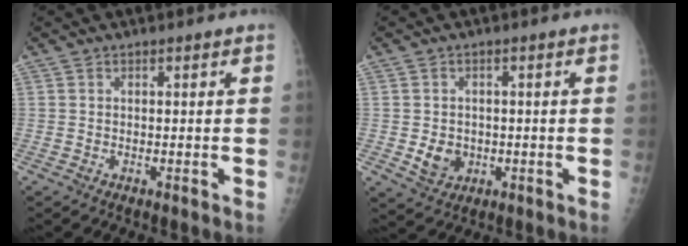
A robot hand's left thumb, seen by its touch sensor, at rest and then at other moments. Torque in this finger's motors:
{"motor_torque": [-0.05, 0.04, 0.11, 0.03, 0.00]}